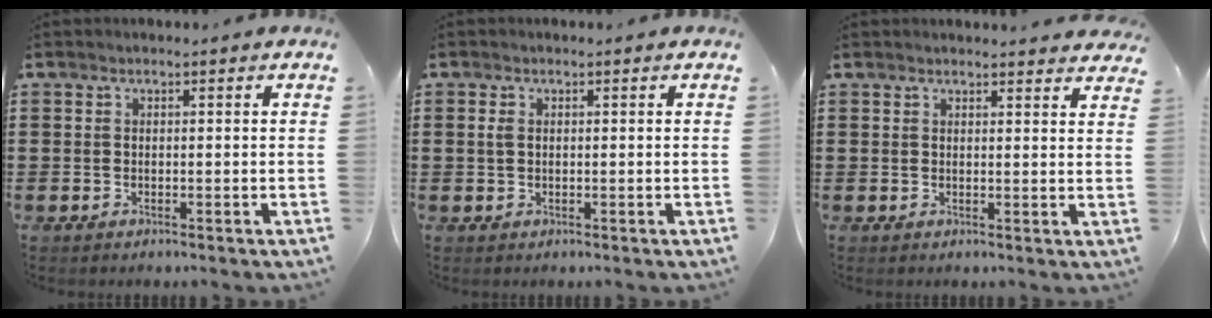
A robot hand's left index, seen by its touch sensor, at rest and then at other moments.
{"total": 1.3, "force": [0.2, 0.8, 1.0], "torque": [-0.023, 0.005, 0.004]}
{"total": 2.0, "force": [2.0, 0.1, 0.1], "torque": [0.000, -0.007, 0.037]}